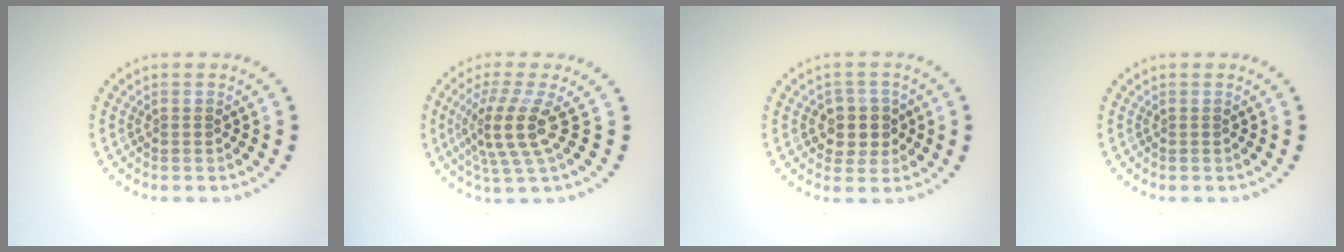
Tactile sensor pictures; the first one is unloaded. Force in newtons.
{"total": 4.1, "press": 3.0, "slide": 2.8}
{"total": 3.0, "press": 2.8, "slide": 1.1}
{"total": 0.0}